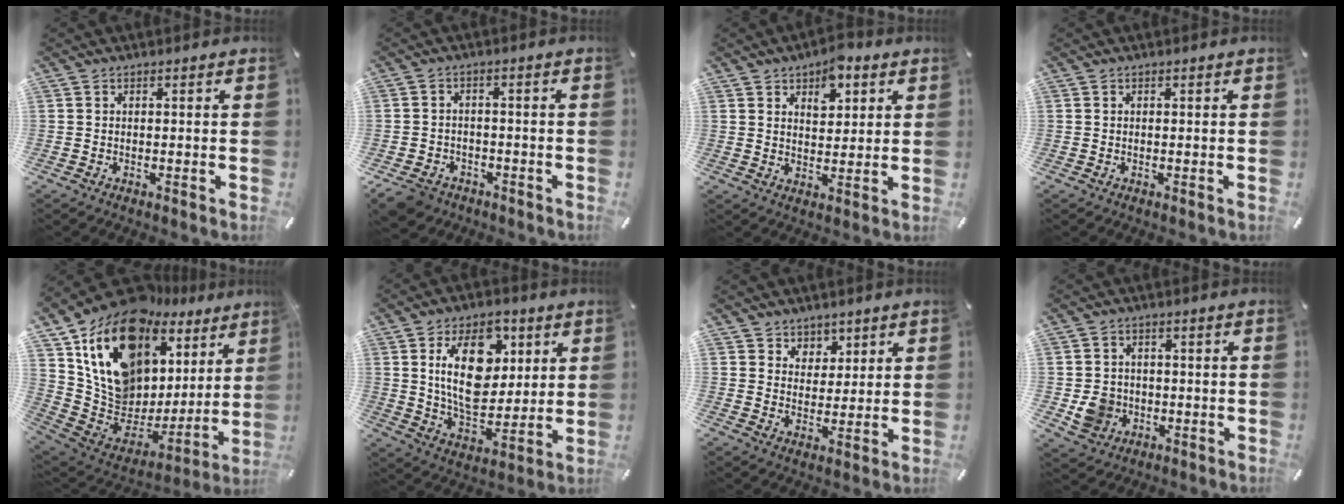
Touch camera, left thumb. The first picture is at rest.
{"total": 5.0, "force": [-3.4, 3.5, 1.2], "torque": [-0.036, 0.015, -0.067]}
{"total": 6.5, "force": [3.7, 4.3, 3.2], "torque": [-0.028, -0.011, 0.058]}
{"total": 0.0}
{"total": 17.9, "force": [10.4, 12.2, 7.9], "torque": [-0.133, -0.095, 0.199]}
{"total": 17.4, "force": [5.1, 11.6, 11.9], "torque": [-0.200, -0.003, 0.087]}
{"total": 5.7, "force": [3.5, 4.5, -0.4], "torque": [0.008, -0.025, 0.062]}
{"total": 6.8, "force": [-1.1, 6.4, 2.1], "torque": [-0.031, 0.008, -0.019]}